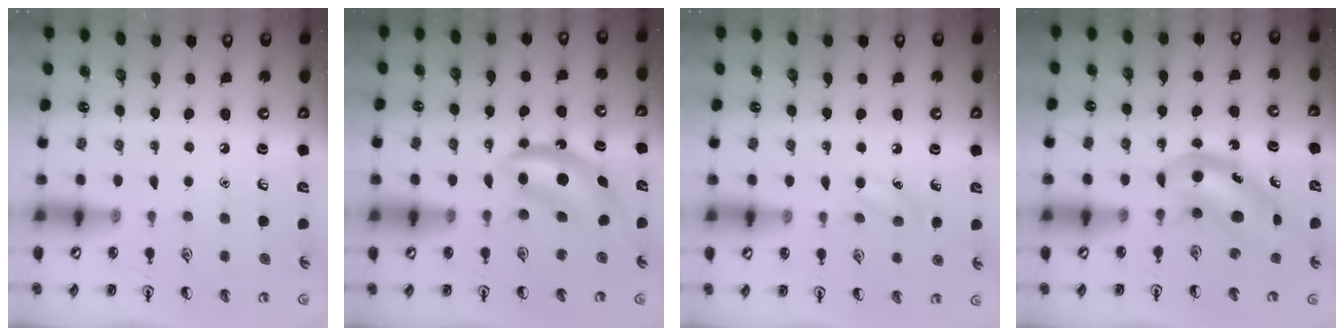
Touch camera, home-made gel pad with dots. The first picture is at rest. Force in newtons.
{"total": 6.5, "press": 6.3, "slide": 1.5}
{"total": 6.2, "press": 5.9, "slide": 2.0}
{"total": 5.9, "press": 5.9, "slide": 0.8}